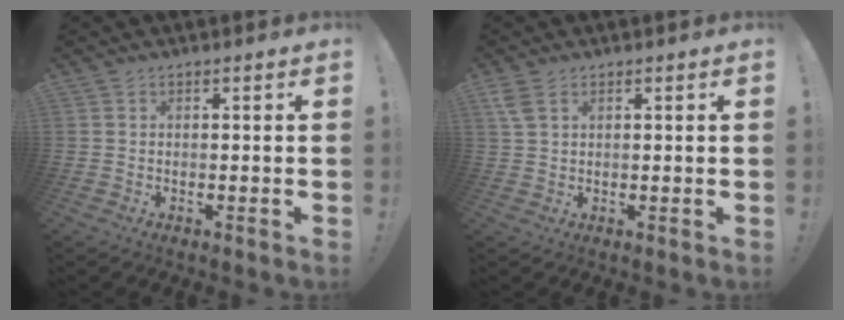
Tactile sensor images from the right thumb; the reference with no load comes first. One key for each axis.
{"total": 3.6, "fx": 1.9, "fy": 1.8, "fz": 2.4, "tx": -0.041, "ty": -0.002, "tz": 0.037}